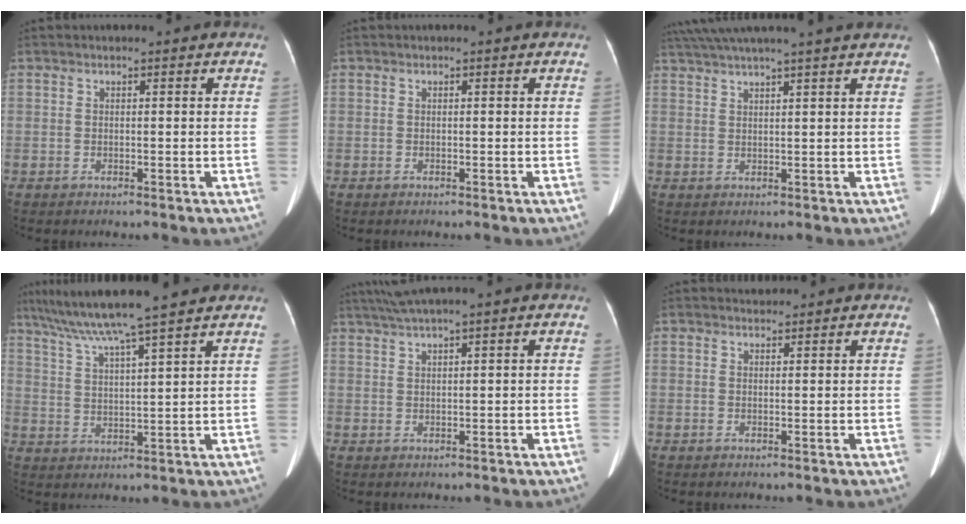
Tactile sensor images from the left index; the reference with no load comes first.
{"total": 0.0}
{"total": 13.6, "force": [11.8, -1.1, 6.7], "torque": [-0.121, 0.030, 0.167]}
{"total": 12.1, "force": [10.1, -1.3, 6.6], "torque": [-0.120, 0.026, 0.164]}
{"total": 3.4, "force": [2.6, -1.0, 2.0], "torque": [-0.050, 0.015, 0.060]}
{"total": 1.0, "force": [1.0, 0.1, -0.2], "torque": [-0.008, 0.002, 0.018]}